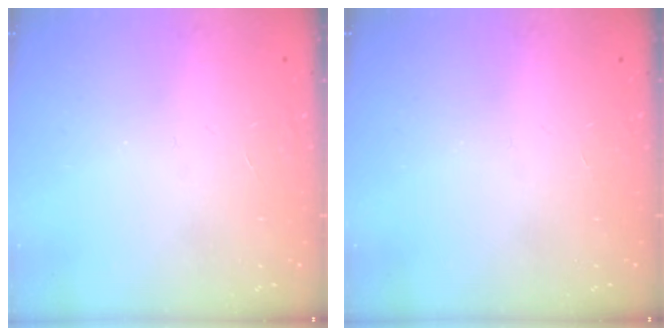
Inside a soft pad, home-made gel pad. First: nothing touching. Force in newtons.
{"total": 0.0}